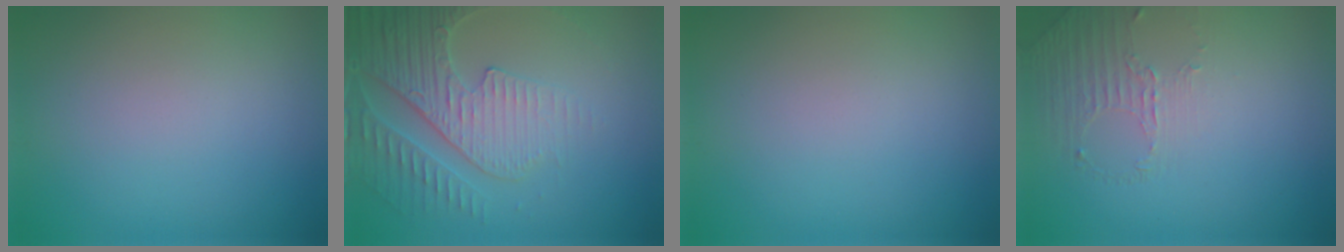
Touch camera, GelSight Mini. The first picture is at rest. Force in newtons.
{"total": 4.3, "press": 4.3, "slide": 0.4}
{"total": 0.0}
{"total": 1.4, "press": 0.6, "slide": 1.2}